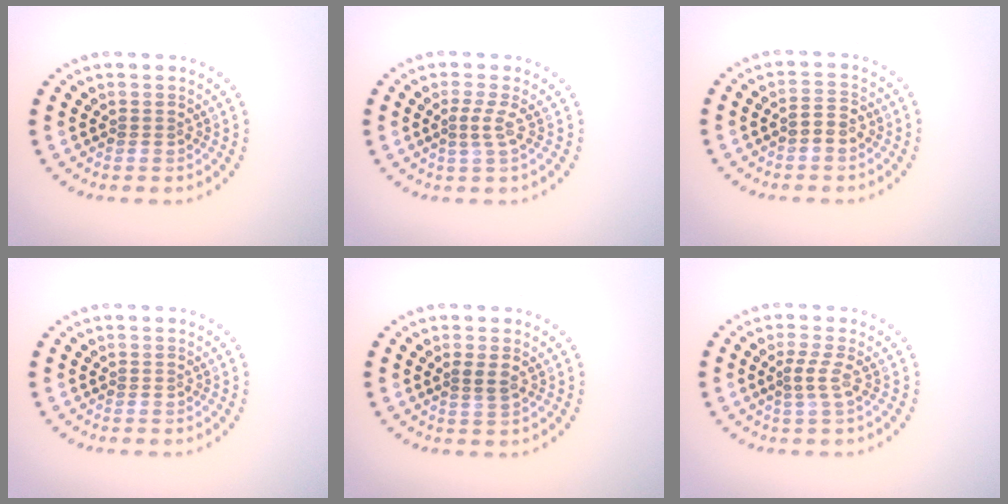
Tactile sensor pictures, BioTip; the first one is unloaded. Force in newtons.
{"total": 1.5, "press": 1.0, "slide": 1.1}
{"total": 1.9, "press": 1.8, "slide": 0.5}
{"total": 0.0}
{"total": 1.3, "press": 1.0, "slide": 0.7}
{"total": 1.6, "press": 1.1, "slide": 1.2}